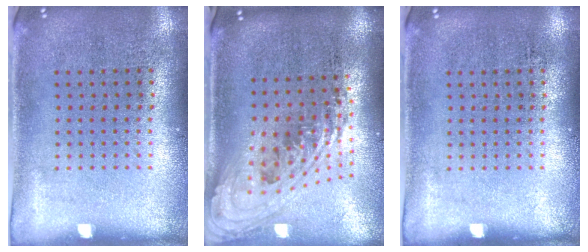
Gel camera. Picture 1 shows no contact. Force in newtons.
{"total": 2.4, "press": 1.7, "slide": 1.7}
{"total": 0.0}